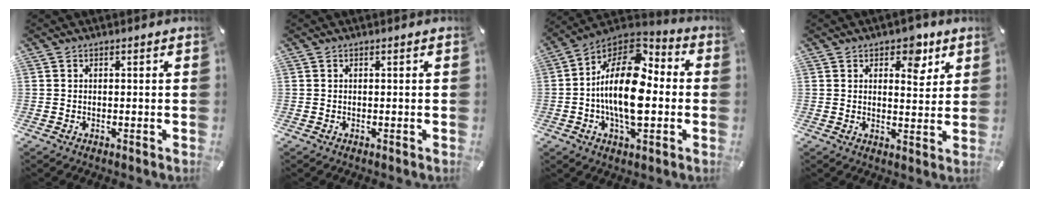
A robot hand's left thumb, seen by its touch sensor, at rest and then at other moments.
{"total": 0.0}
{"total": 18.9, "force": [-1.2, 10.4, 15.8], "torque": [-0.309, -0.008, -0.028]}
{"total": 7.2, "force": [4.3, 4.4, 3.8], "torque": [-0.026, -0.026, 0.065]}